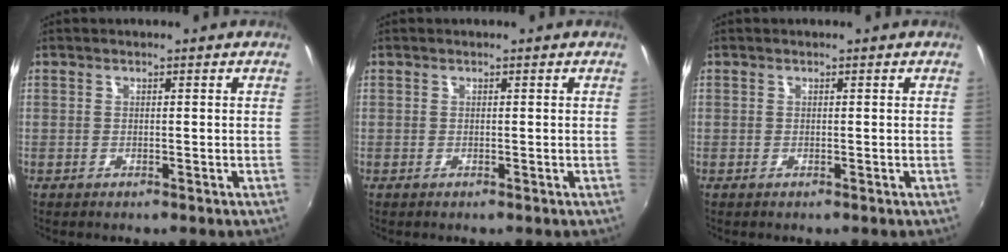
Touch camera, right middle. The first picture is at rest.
{"total": 0.0}
{"total": 0.0}